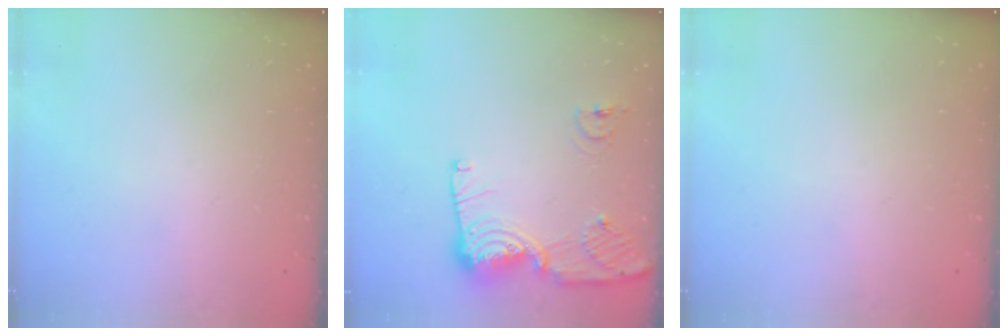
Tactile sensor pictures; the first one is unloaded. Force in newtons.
{"total": 14.2, "press": 14.1, "slide": 1.6}
{"total": 0.0}